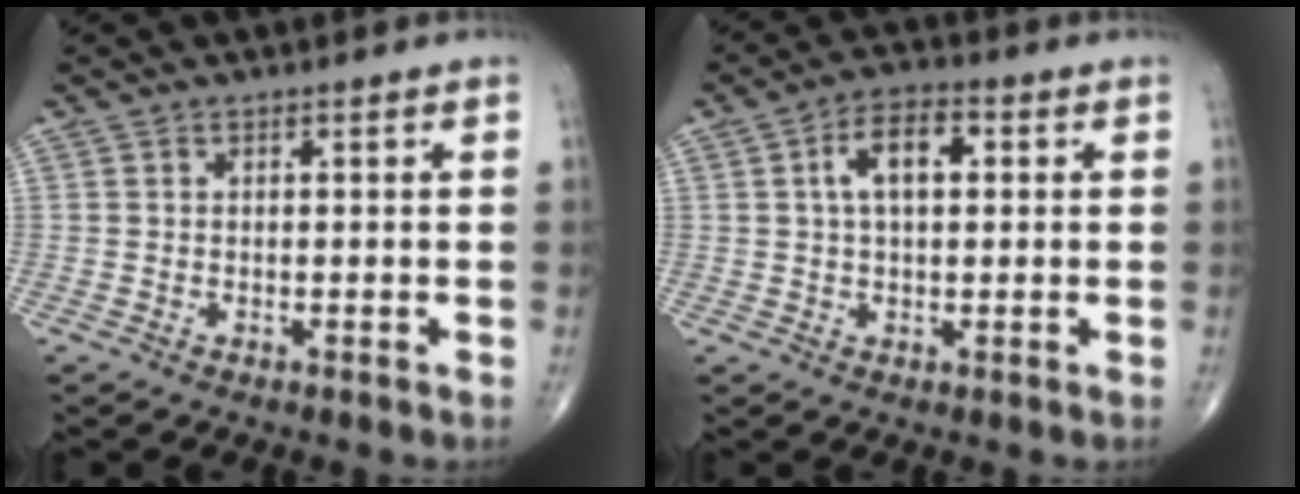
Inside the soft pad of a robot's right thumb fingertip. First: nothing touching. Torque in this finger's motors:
{"motor_torque": [0.22, 2.09, 0.82, -0.01, 0.05]}